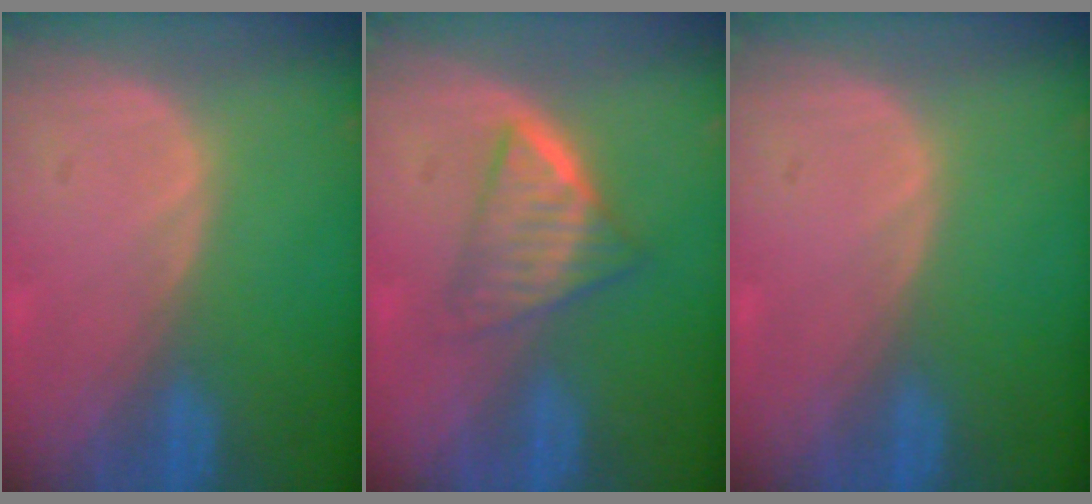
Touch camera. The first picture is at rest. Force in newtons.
{"total": 6.4, "press": 5.4, "slide": 3.4}
{"total": 0.0}